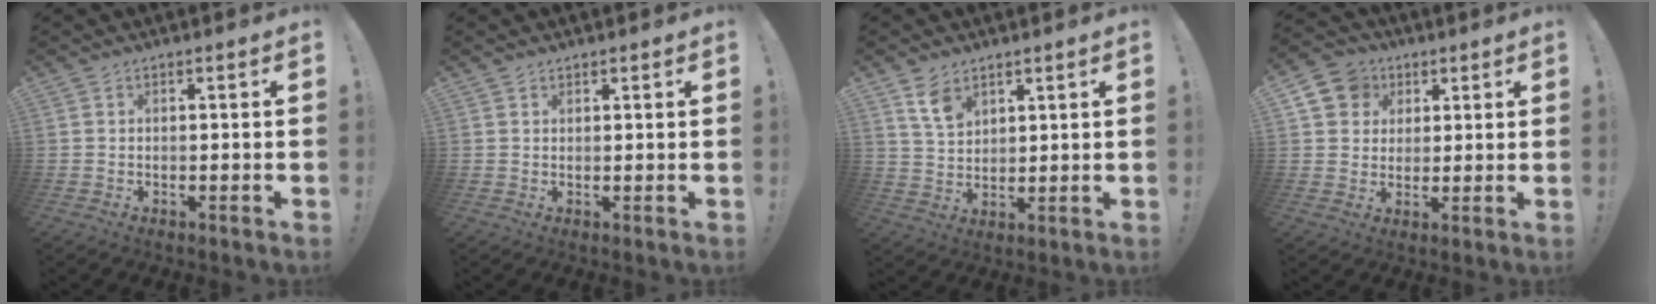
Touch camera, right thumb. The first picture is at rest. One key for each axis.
{"total": 1.0, "fx": 0.9, "fy": 0.2, "fz": -0.2, "tx": 0.011, "ty": -0.006, "tz": 0.017}
{"total": 7.9, "fx": 5.0, "fy": 5.1, "fz": 3.3, "tx": -0.052, "ty": -0.025, "tz": 0.096}
{"total": 10.1, "fx": 3.8, "fy": 8.8, "fz": 3.3, "tx": -0.044, "ty": -0.010, "tz": 0.078}